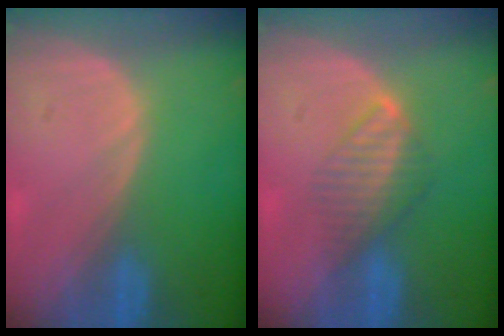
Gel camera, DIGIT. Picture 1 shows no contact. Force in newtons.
{"total": 4.1, "press": 4.1, "slide": 0.8}